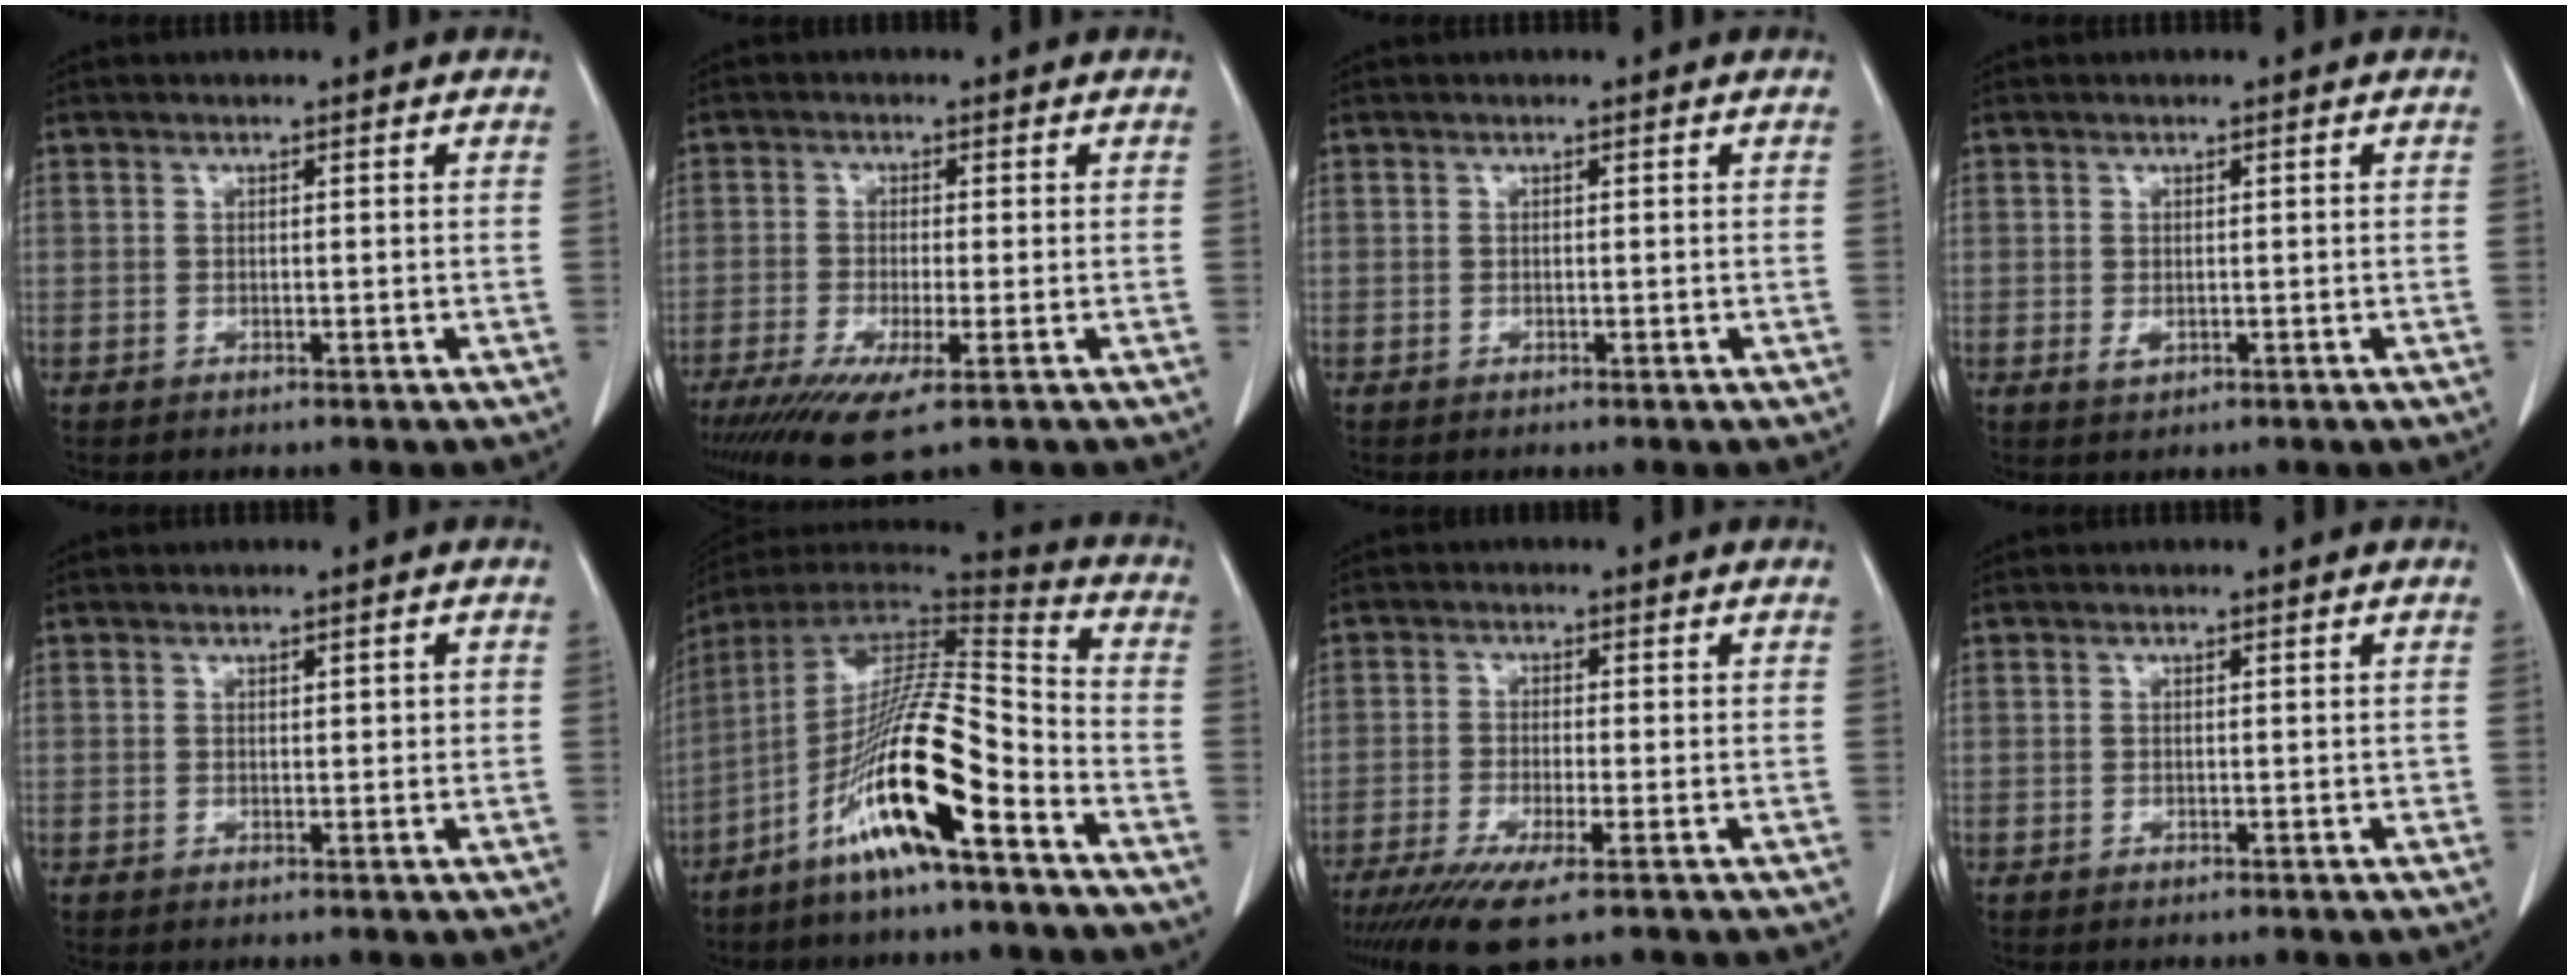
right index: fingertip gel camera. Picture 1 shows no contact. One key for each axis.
{"total": 8.1, "fx": -4.6, "fy": 0.8, "fz": 6.6, "tx": -0.114, "ty": -0.023, "tz": -0.077}
{"total": 0.0}
{"total": 1.1, "fx": -0.1, "fy": 0.7, "fz": 0.8, "tx": -0.011, "ty": -0.003, "tz": 0.002}
{"total": 1.3, "fx": 0.3, "fy": 0.5, "fz": 1.2, "tx": -0.017, "ty": 0.005, "tz": 0.007}
{"total": 17.5, "fx": -8.7, "fy": 1.1, "fz": 15.1, "tx": -0.296, "ty": -0.020, "tz": -0.164}
{"total": 8.1, "fx": -5.3, "fy": 0.5, "fz": 6.1, "tx": -0.106, "ty": -0.021, "tz": -0.088}
{"total": 0.0}